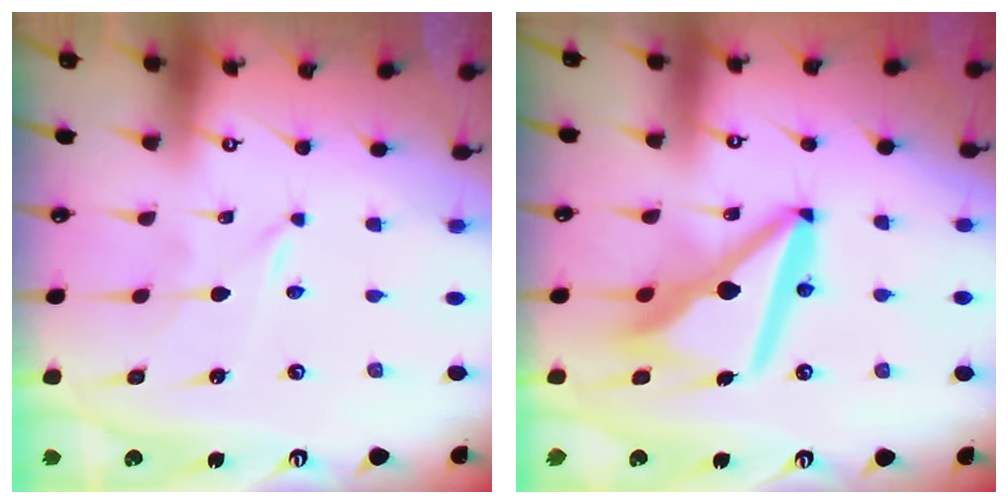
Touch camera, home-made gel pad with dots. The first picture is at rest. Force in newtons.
{"total": 14.1, "press": 14.0, "slide": 1.6}